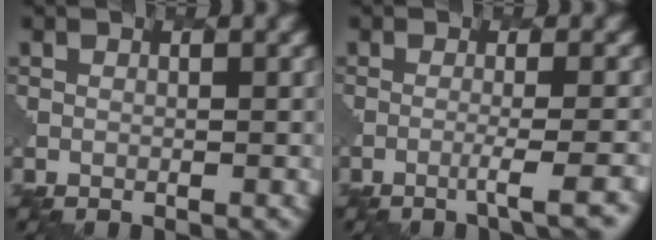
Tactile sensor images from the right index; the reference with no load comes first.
{"total": 2.9, "force": [-1.3, 0.4, 2.6], "torque": [-0.029, 0.008, -0.038]}